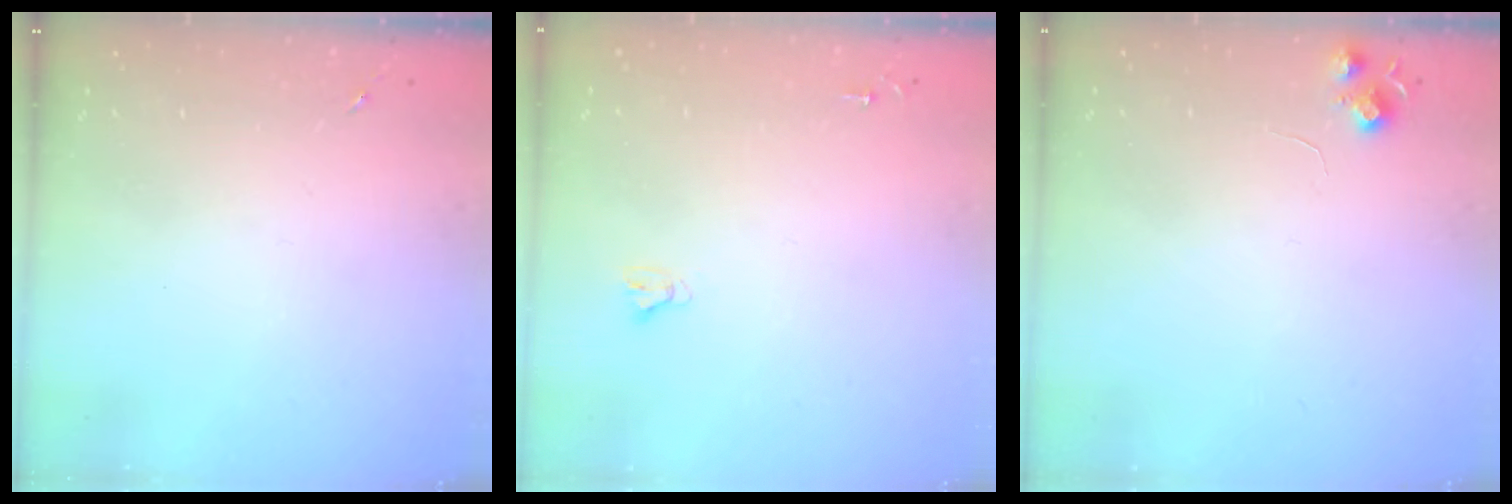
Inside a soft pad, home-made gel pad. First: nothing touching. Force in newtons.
{"total": 2.4, "press": 2.4, "slide": 0.2}
{"total": 6.5, "press": 6.5, "slide": 0.8}